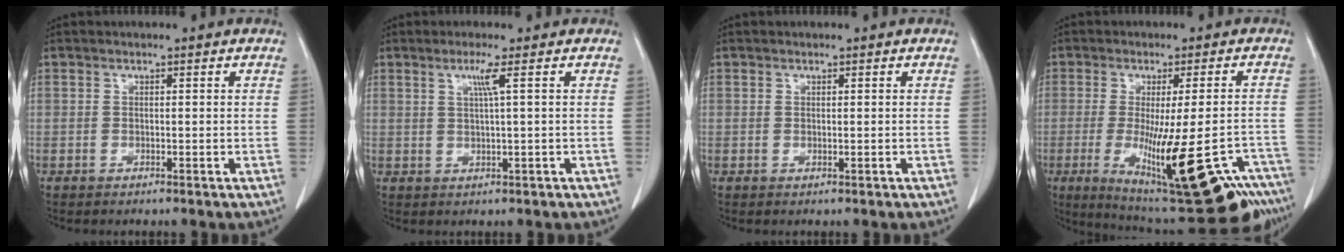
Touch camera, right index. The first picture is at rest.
{"total": 2.8, "force": [1.0, -0.8, 2.5], "torque": [-0.051, -0.005, 0.021]}
{"total": 0.0}
{"total": 23.6, "force": [-13.1, 4.1, 19.2], "torque": [-0.207, -0.024, -0.180]}